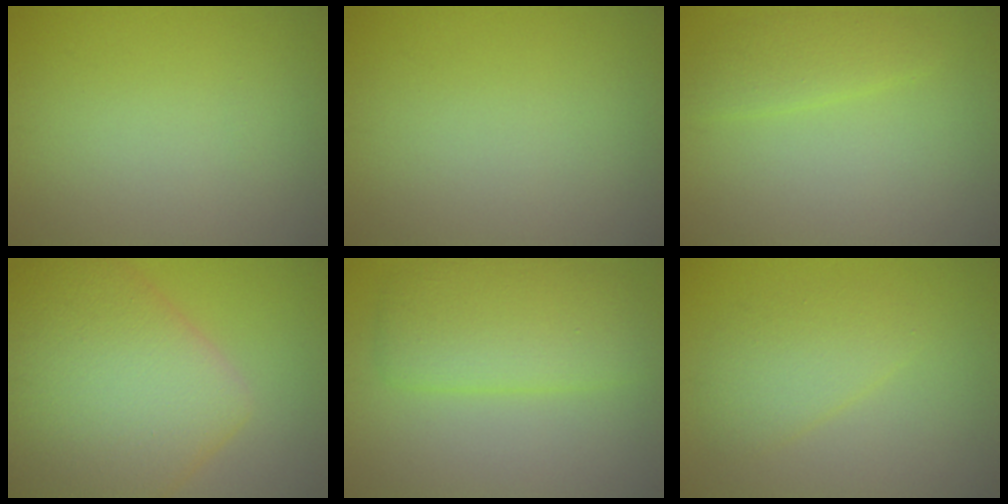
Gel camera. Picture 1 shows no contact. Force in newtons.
{"total": 0.0}
{"total": 2.2, "press": 2.2, "slide": 0.1}
{"total": 12.9, "press": 12.9, "slide": 0.5}
{"total": 5.3, "press": 5.3, "slide": 0.1}
{"total": 2.9, "press": 2.9, "slide": 0.2}